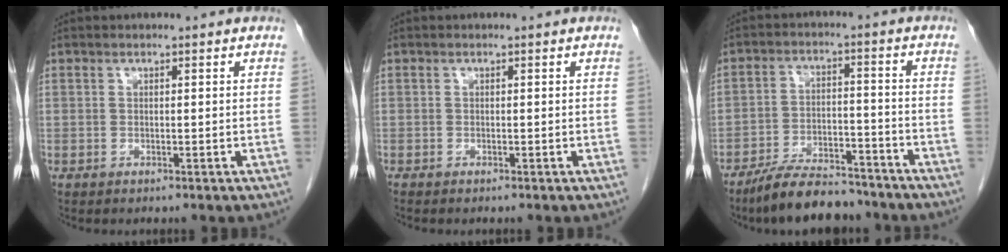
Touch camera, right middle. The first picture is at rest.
{"total": 0.0}
{"total": 10.7, "force": [-9.3, 2.9, 4.4], "torque": [-0.075, 0.000, -0.156]}